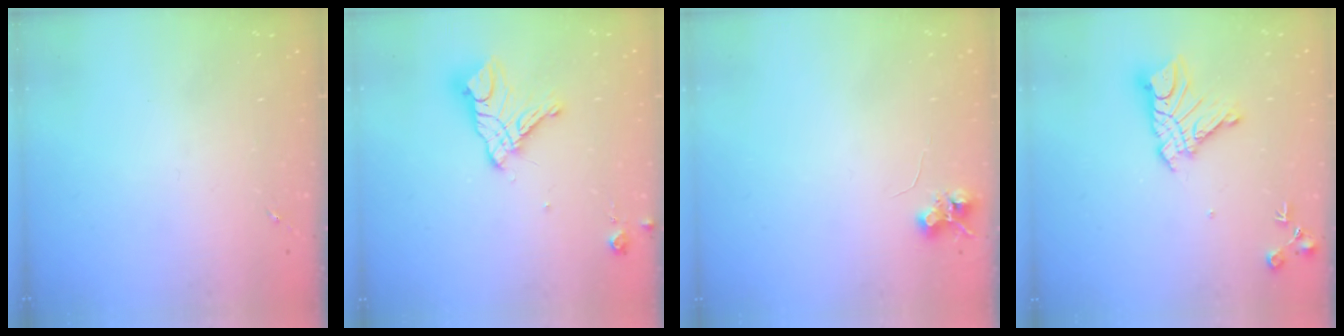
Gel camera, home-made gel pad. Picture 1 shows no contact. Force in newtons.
{"total": 14.6, "press": 14.5, "slide": 1.4}
{"total": 6.5, "press": 6.4, "slide": 0.9}
{"total": 14.2, "press": 14.2, "slide": 1.3}